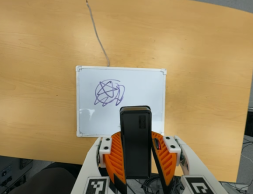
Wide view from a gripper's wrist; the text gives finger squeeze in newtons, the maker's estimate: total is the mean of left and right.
{"total": 8.2, "left": 7.0, "right": 9.5}